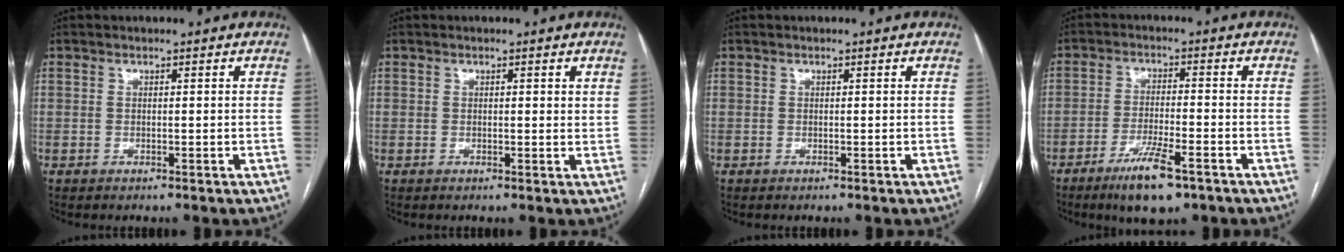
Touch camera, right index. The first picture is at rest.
{"total": 1.3, "force": [0.7, 0.5, 1.0], "torque": [-0.013, -0.002, 0.006]}
{"total": 0.0}
{"total": 8.2, "force": [-5.2, 1.3, 6.2], "torque": [-0.116, -0.014, -0.086]}